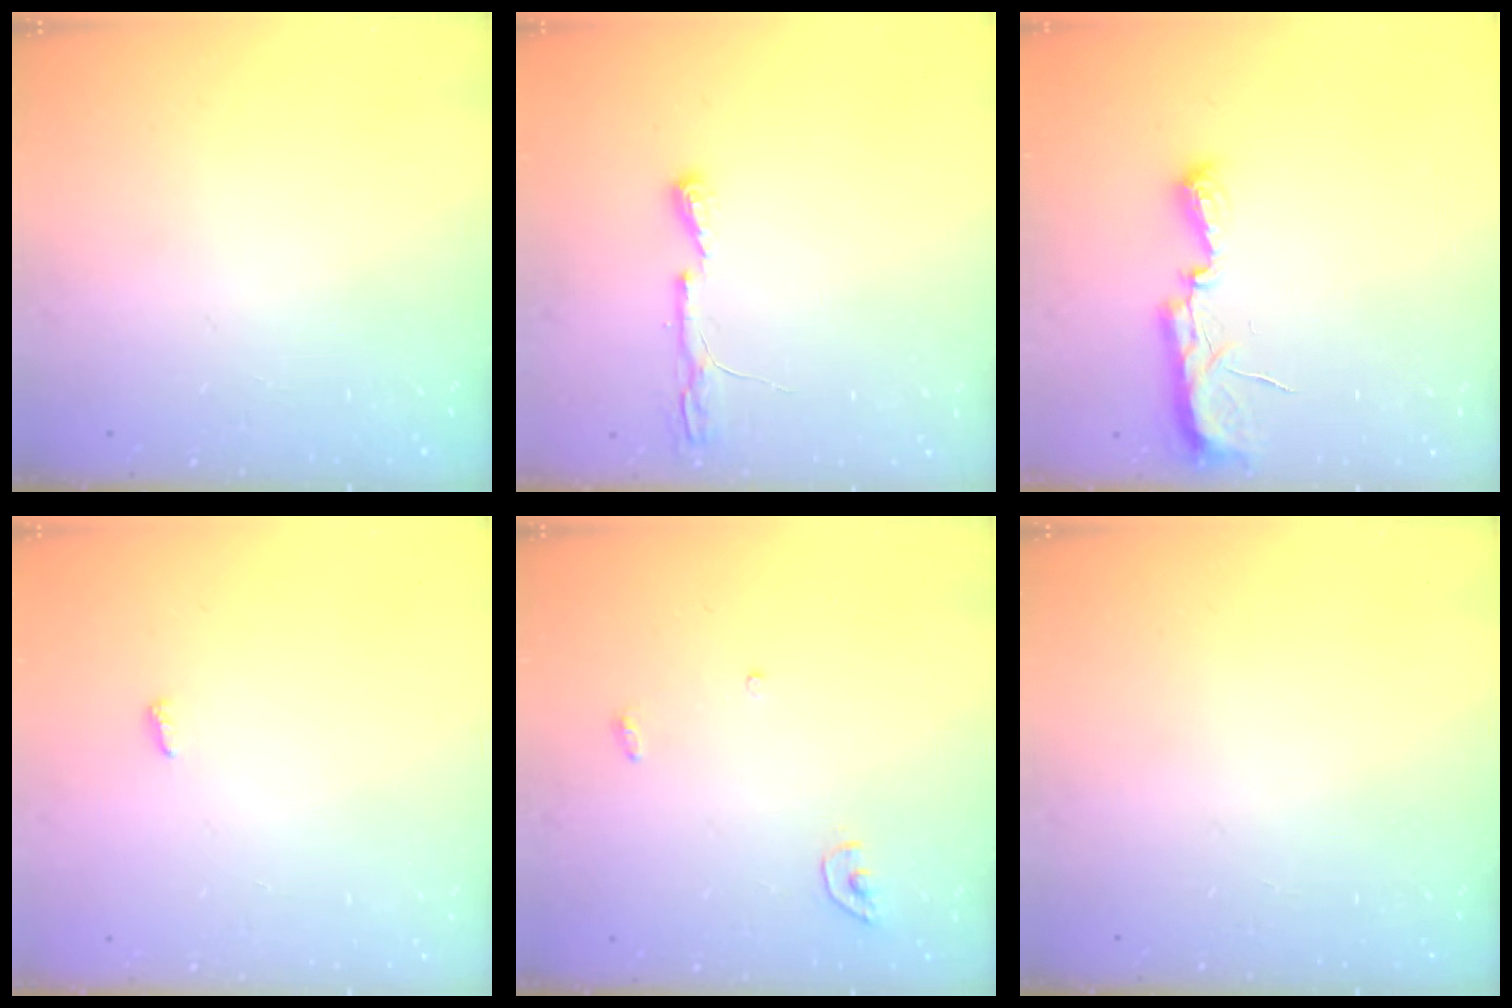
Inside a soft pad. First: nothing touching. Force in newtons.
{"total": 4.3, "press": 4.2, "slide": 0.6}
{"total": 9.8, "press": 8.5, "slide": 4.8}
{"total": 2.8, "press": 2.8, "slide": 0.5}
{"total": 3.5, "press": 3.5, "slide": 0.3}
{"total": 0.0}